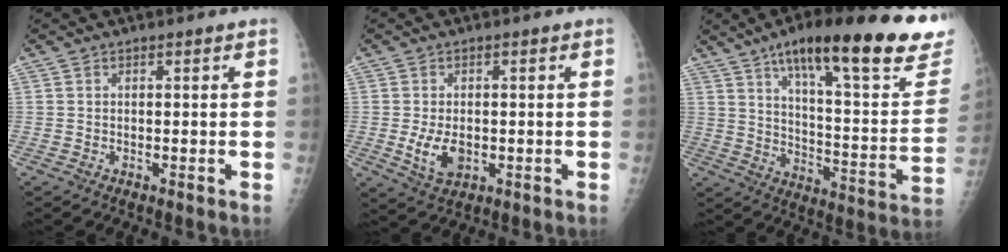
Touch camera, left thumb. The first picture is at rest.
{"total": 6.1, "force": [-1.0, 3.9, 4.6], "torque": [-0.076, -0.008, -0.011]}
{"total": 29.9, "force": [19.7, 6.9, 21.4], "torque": [-0.278, -0.060, 0.280]}